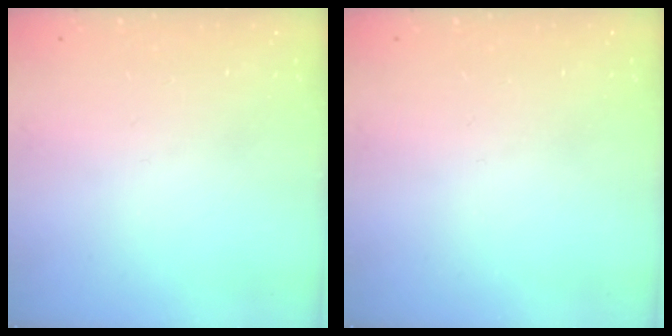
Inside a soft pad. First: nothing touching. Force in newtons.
{"total": 0.0}